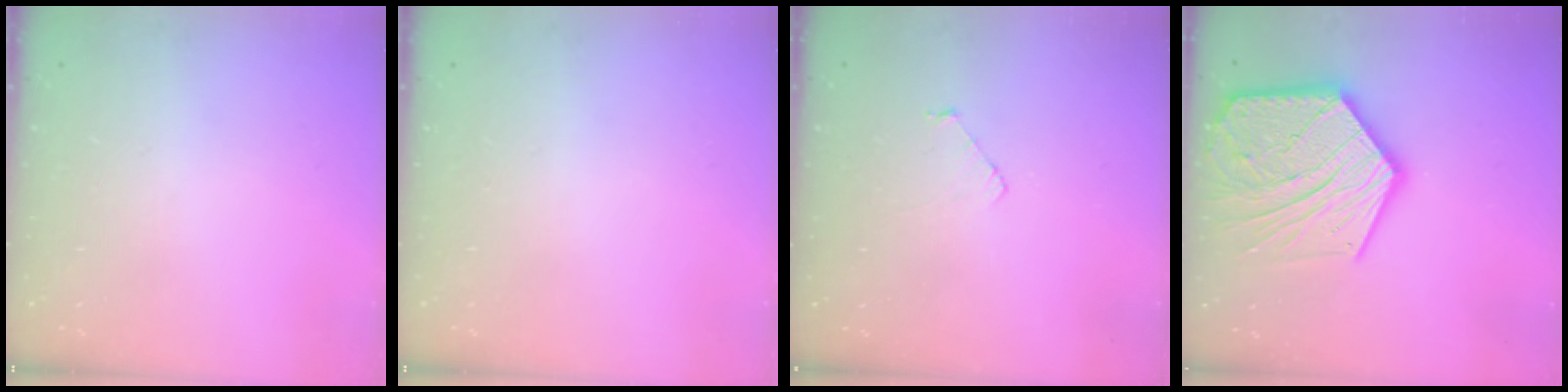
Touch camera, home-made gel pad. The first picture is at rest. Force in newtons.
{"total": 0.0}
{"total": 3.2, "press": 3.2, "slide": 0.2}
{"total": 25.6, "press": 25.5, "slide": 2.3}